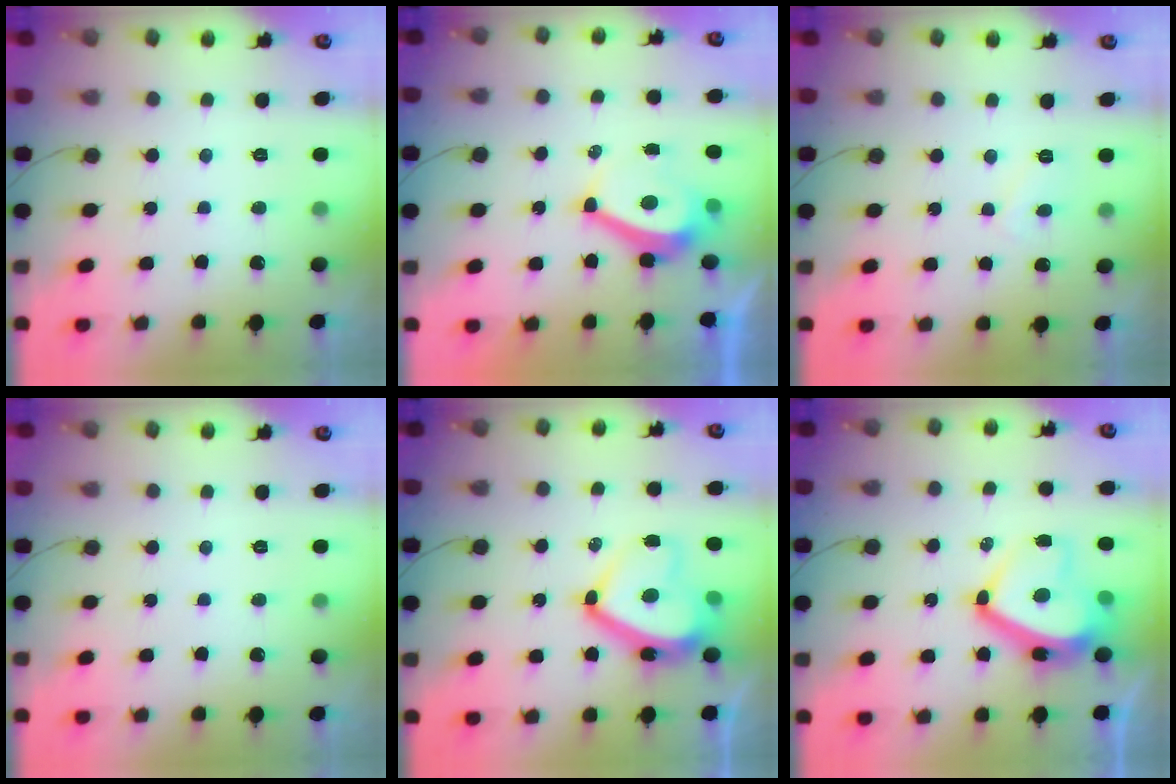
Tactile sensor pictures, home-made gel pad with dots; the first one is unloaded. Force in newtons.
{"total": 7.2, "press": 7.1, "slide": 0.7}
{"total": 3.1, "press": 3.1, "slide": 0.2}
{"total": 0.0}
{"total": 15.2, "press": 15.1, "slide": 1.9}
{"total": 15.0, "press": 14.8, "slide": 2.4}